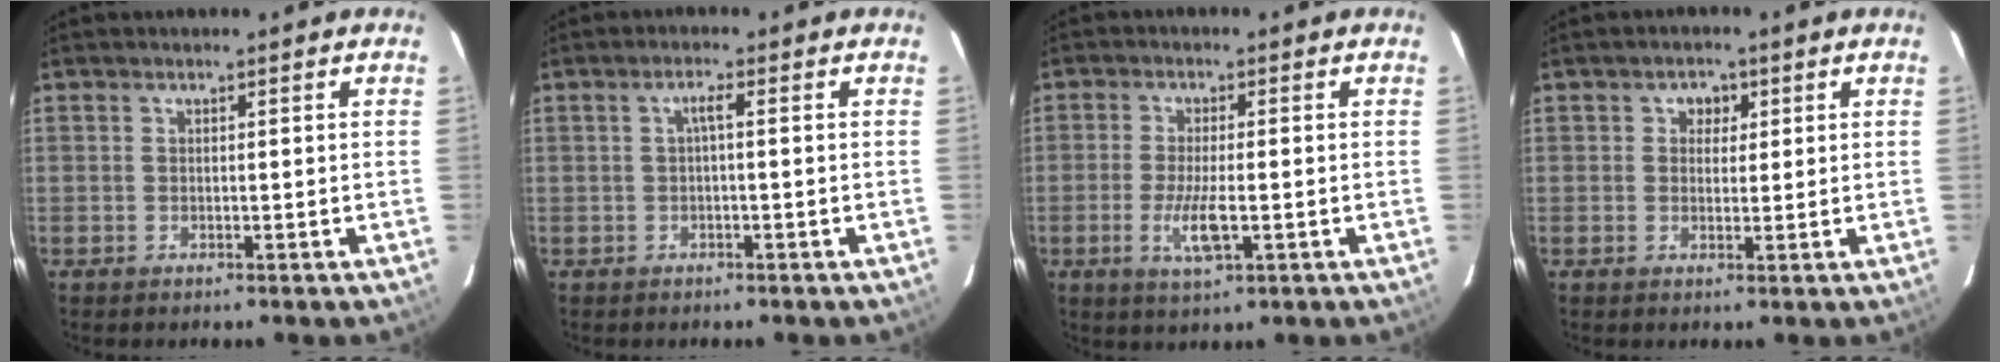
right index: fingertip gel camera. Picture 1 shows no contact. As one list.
[{"total": 1.5, "force": [-0.2, -0.1, 1.5], "torque": [-0.027, 0.006, -0.003]}, {"total": 6.2, "force": [-1.9, 1.5, 5.7], "torque": [-0.119, -0.012, -0.034]}, {"total": 2.6, "force": [0.8, 2.4, 0.7], "torque": [-0.004, 0.009, 0.011]}]